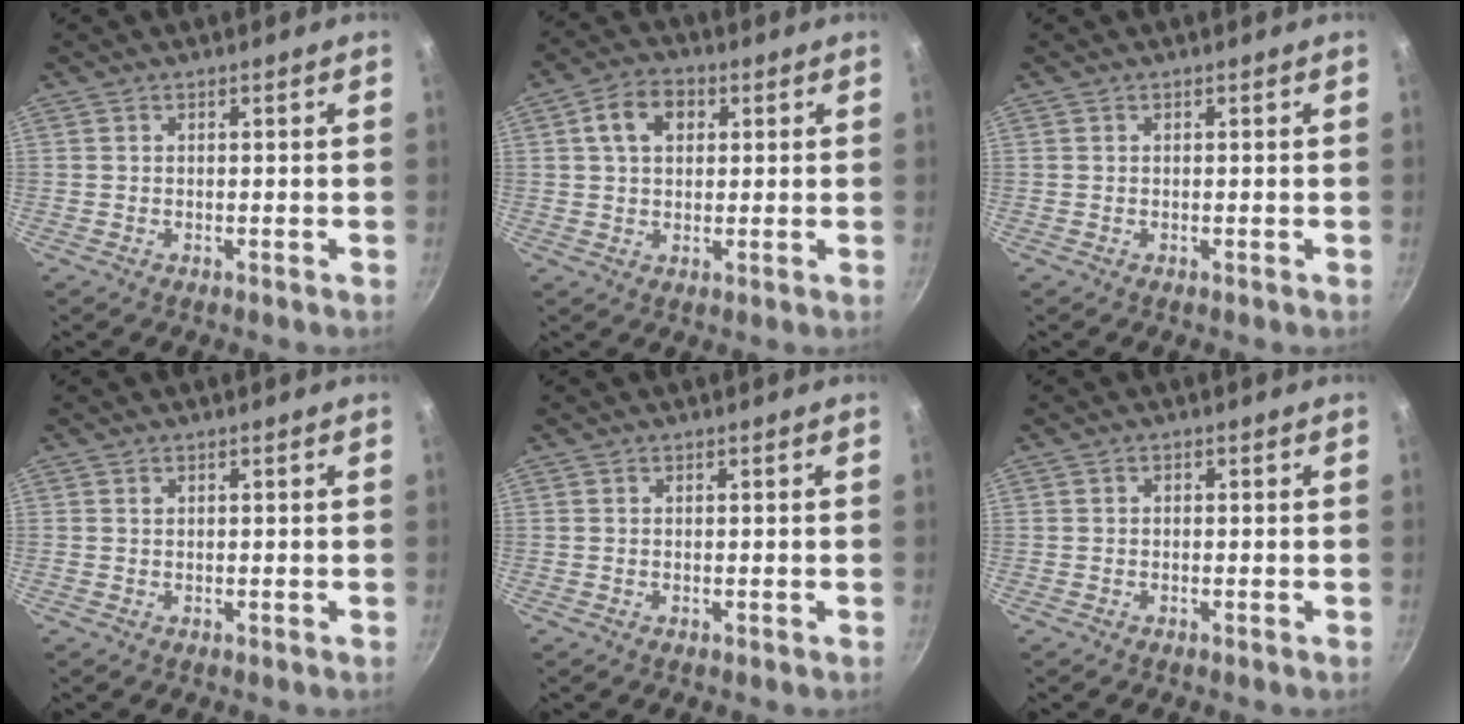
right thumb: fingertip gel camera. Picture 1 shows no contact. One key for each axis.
{"total": 7.4, "fx": 2.1, "fy": 5.3, "fz": 4.7, "tx": -0.061, "ty": 0.009, "tz": 0.028}
{"total": 0.0}
{"total": 0.5, "fx": 0.2, "fy": 0.4, "fz": 0.2, "tx": -0.001, "ty": 0.000, "tz": 0.003}
{"total": 0.0}
{"total": 0.6, "fx": -0.2, "fy": 0.5, "fz": 0.2, "tx": -0.004, "ty": 0.003, "tz": -0.004}